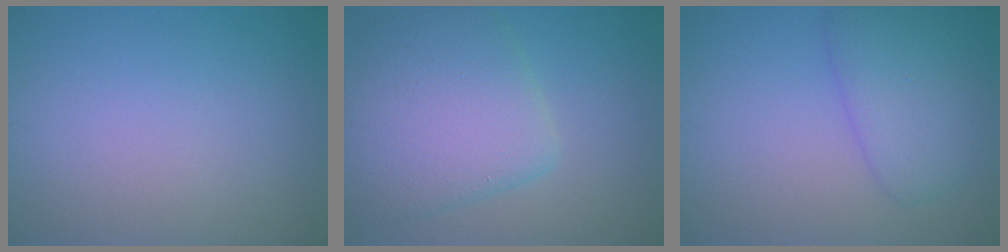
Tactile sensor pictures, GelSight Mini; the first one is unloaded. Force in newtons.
{"total": 7.3, "press": 7.3, "slide": 0.2}
{"total": 3.9, "press": 3.9, "slide": 0.2}